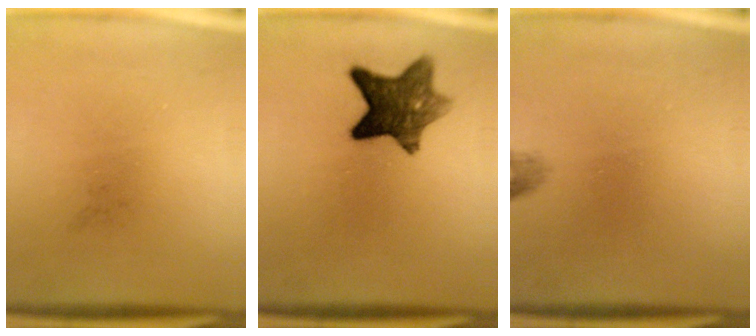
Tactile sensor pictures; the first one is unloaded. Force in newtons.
{"total": 9.2}
{"total": 1.0}